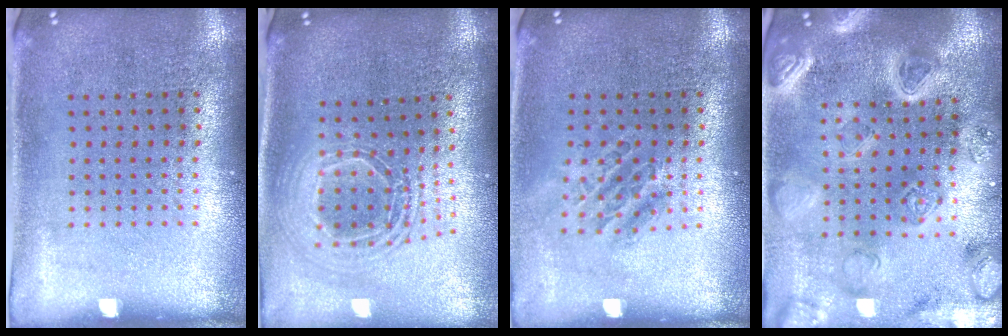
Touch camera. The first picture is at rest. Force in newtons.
{"total": 2.0, "press": 1.6, "slide": 1.2}
{"total": 1.3, "press": 1.0, "slide": 0.7}
{"total": 4.2, "press": 3.8, "slide": 1.9}